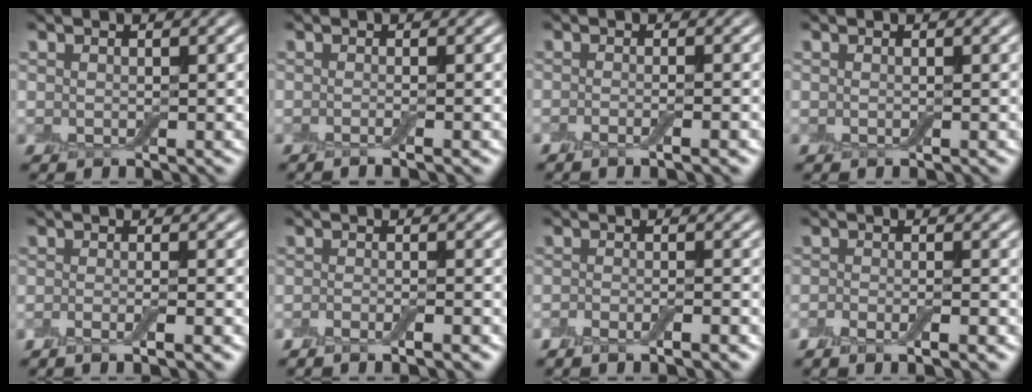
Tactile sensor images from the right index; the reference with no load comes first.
{"total": 1.6, "force": [-0.6, 0.5, 1.4], "torque": [-0.007, -0.006, -0.018]}
{"total": 2.2, "force": [-1.1, 0.5, 1.8], "torque": [-0.018, 0.003, -0.022]}
{"total": 0.0}
{"total": 2.9, "force": [-1.6, 0.6, 2.4], "torque": [-0.032, 0.000, -0.031]}
{"total": 2.6, "force": [-1.7, 0.4, 1.9], "torque": [-0.032, 0.001, -0.033]}
{"total": 2.5, "force": [-1.8, 0.4, 1.7], "torque": [-0.034, 0.002, -0.032]}
{"total": 2.8, "force": [-1.7, 0.6, 2.1], "torque": [-0.040, 0.003, -0.031]}